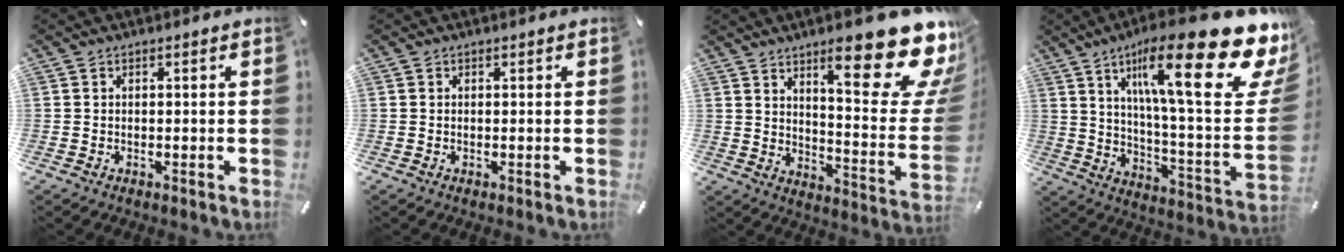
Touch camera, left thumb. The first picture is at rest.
{"total": 0.0}
{"total": 25.0, "force": [15.5, 8.3, 17.9], "torque": [-0.233, -0.114, 0.250]}
{"total": 29.7, "force": [16.2, 7.3, 23.8], "torque": [-0.360, -0.106, 0.256]}